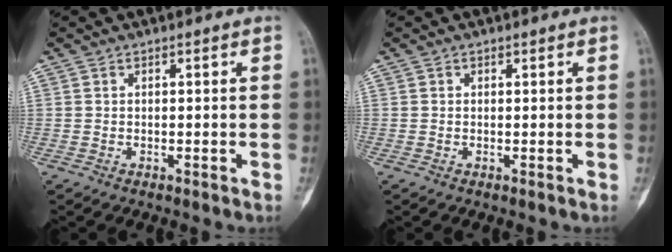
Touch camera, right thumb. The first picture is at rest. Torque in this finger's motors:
{"motor_torque": [-0.25, 0.02, -0.12, 0.03, -0.03]}